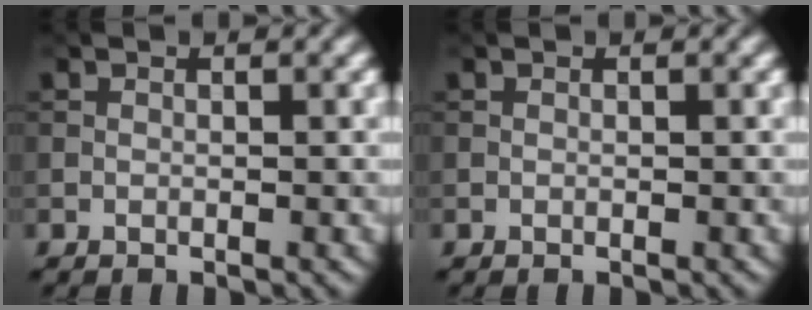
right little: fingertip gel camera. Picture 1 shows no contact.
{"total": 0.0}